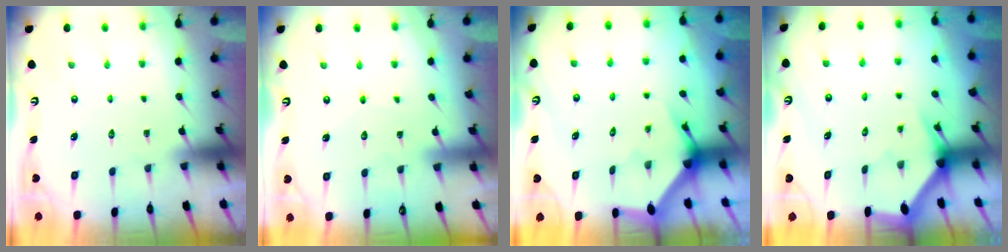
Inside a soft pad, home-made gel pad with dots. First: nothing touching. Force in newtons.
{"total": 2.6, "press": 2.6, "slide": 0.3}
{"total": 3.4, "press": 3.4, "slide": 0.1}
{"total": 3.1, "press": 3.1, "slide": 0.2}